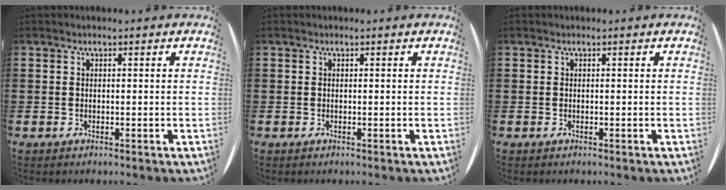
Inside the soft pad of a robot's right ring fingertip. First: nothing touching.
{"total": 0.0}
{"total": 0.0}